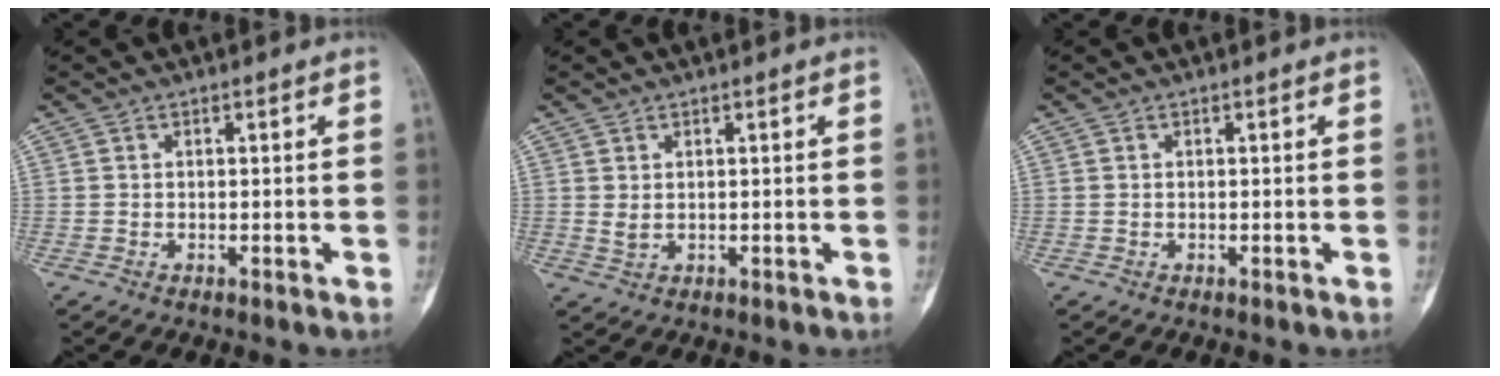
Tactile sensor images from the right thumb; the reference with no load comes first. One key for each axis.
{"total": 1.3, "fx": 0.4, "fy": 0.7, "fz": 1.0, "tx": -0.016, "ty": -0.001, "tz": 0.014}
{"total": 0.0}